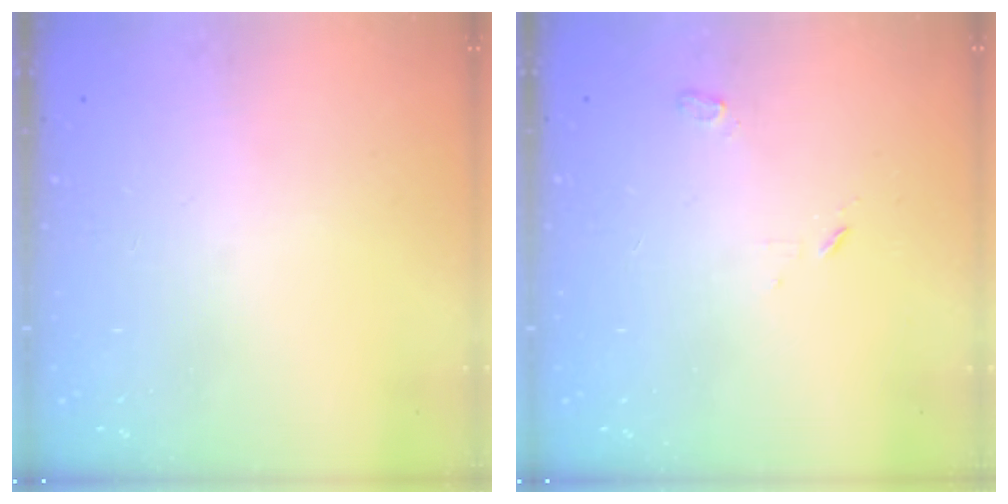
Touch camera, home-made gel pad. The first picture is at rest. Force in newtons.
{"total": 3.4, "press": 3.4, "slide": 0.4}